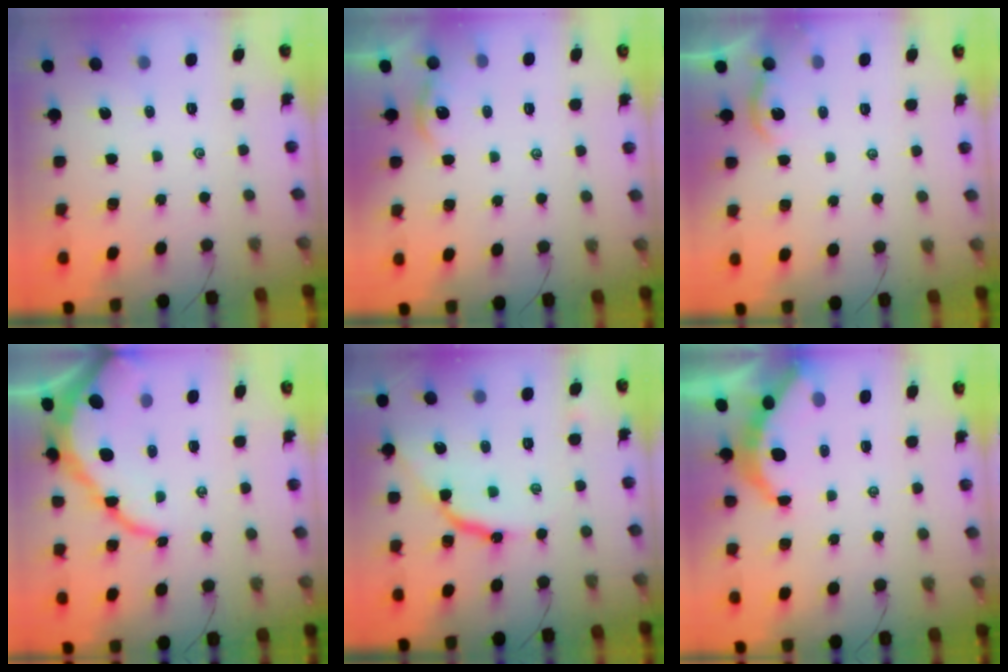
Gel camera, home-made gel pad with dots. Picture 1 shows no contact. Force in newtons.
{"total": 3.0, "press": 3.0, "slide": 0.5}
{"total": 2.3, "press": 2.3, "slide": 0.2}
{"total": 11.6, "press": 11.6, "slide": 0.6}
{"total": 10.0, "press": 10.0, "slide": 1.1}
{"total": 5.4, "press": 5.4, "slide": 0.4}